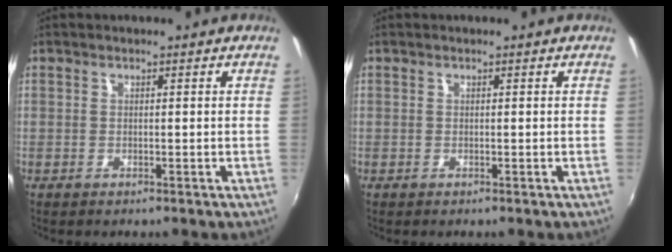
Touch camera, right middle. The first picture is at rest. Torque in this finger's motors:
{"motor_torque": [0.00, 0.00, 0.00, 0.00]}